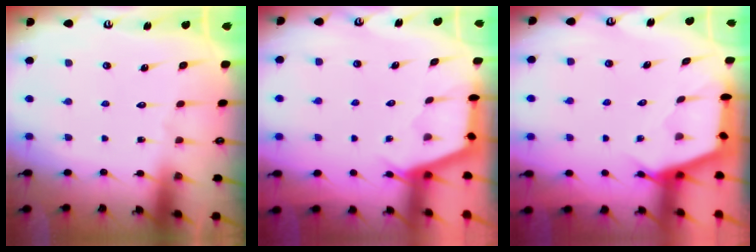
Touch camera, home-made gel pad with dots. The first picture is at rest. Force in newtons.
{"total": 2.8, "press": 2.8, "slide": 0.3}
{"total": 2.6, "press": 2.6, "slide": 0.3}